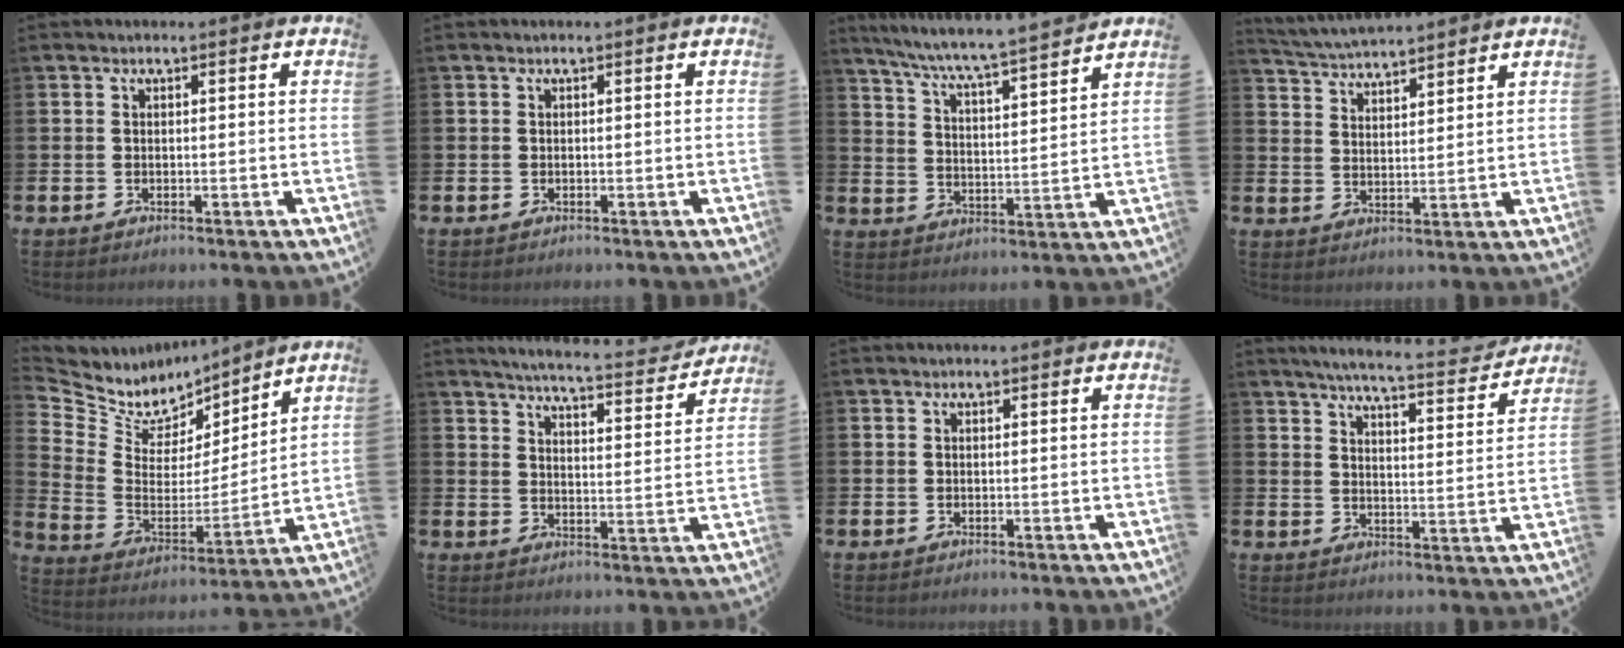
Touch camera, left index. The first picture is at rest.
{"total": 0.0}
{"total": 7.1, "force": [6.7, -0.2, 2.2], "torque": [-0.071, -0.052, 0.116]}
{"total": 4.5, "force": [4.5, 0.2, 0.1], "torque": [-0.027, -0.027, 0.081]}
{"total": 7.4, "force": [6.4, 3.8, 0.2], "torque": [-0.062, -0.048, 0.116]}
{"total": 5.5, "force": [5.4, 0.2, 1.4], "torque": [-0.036, -0.045, 0.086]}
{"total": 0.0}
{"total": 6.1, "force": [5.7, 0.3, 2.0], "torque": [-0.046, -0.042, 0.094]}